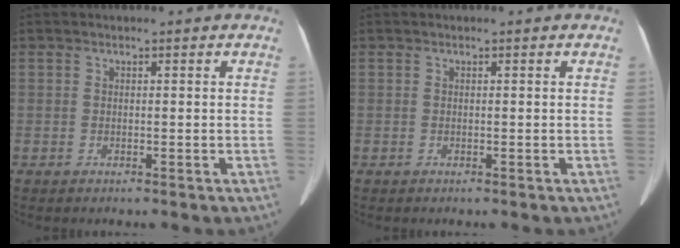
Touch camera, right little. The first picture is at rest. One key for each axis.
{"total": 0.0}